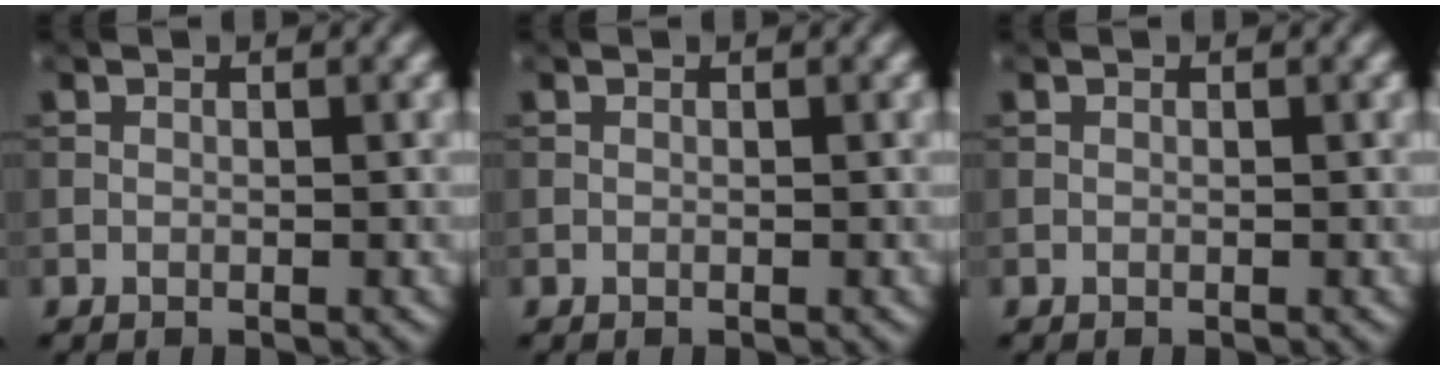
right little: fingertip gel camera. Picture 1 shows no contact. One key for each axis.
{"total": 0.0}
{"total": 0.0}